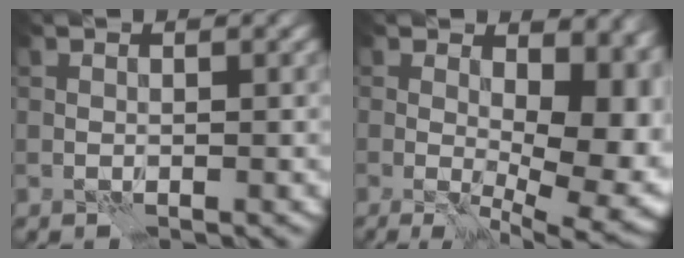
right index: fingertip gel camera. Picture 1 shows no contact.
{"total": 10.7, "force": [1.0, 5.2, 9.3], "torque": [-0.078, 0.004, 0.015]}